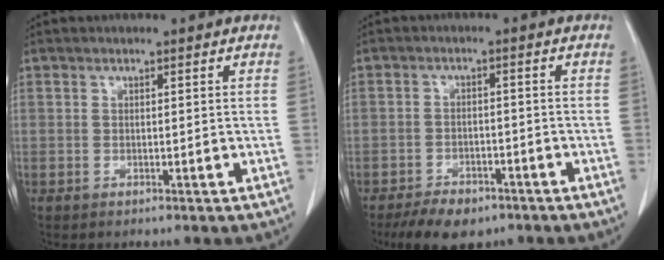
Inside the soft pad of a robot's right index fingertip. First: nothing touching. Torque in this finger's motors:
{"motor_torque": [0.02, -0.10, 0.01, 0.00]}